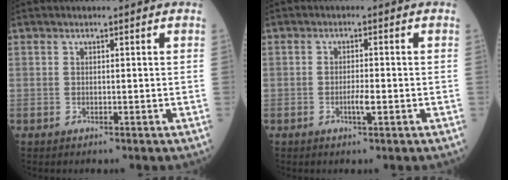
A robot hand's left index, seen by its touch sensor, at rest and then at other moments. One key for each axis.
{"total": 2.0, "fx": -0.9, "fy": 0.1, "fz": 1.8, "tx": -0.033, "ty": -0.005, "tz": -0.016}